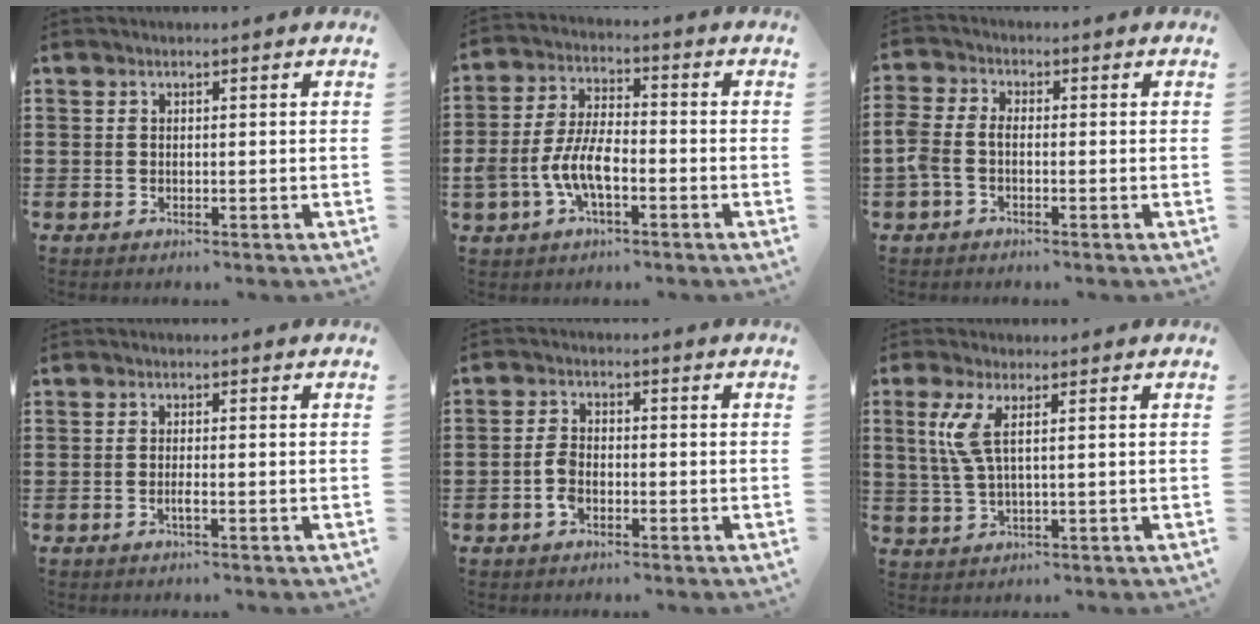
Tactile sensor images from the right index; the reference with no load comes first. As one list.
[{"total": 7.8, "force": [-2.9, 3.7, 6.3], "torque": [-0.153, -0.005, -0.062]}, {"total": 2.8, "force": [-1.2, 1.6, 1.8], "torque": [-0.057, -0.003, -0.031]}, {"total": 1.5, "force": [-0.7, 0.0, 1.3], "torque": [-0.031, -0.006, -0.014]}, {"total": 3.5, "force": [-1.3, 1.9, 2.6], "torque": [-0.068, -0.005, -0.030]}, {"total": 4.4, "force": [1.1, 0.8, 4.1], "torque": [-0.106, -0.010, 0.011]}]